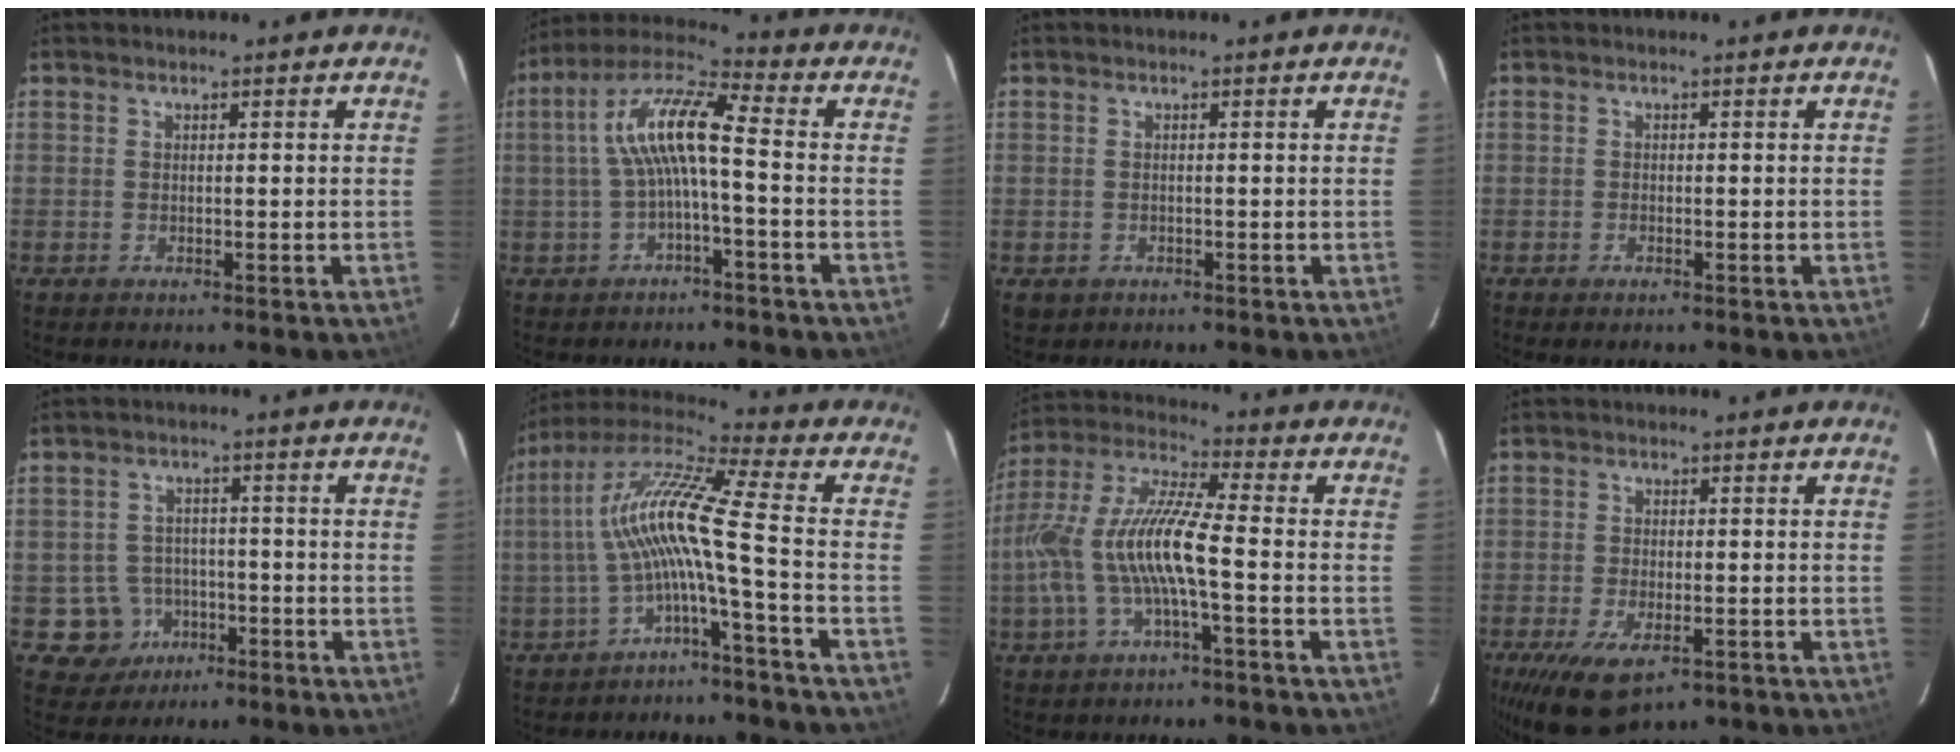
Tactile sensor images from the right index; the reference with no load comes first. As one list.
[{"total": 10.2, "force": [-0.8, 2.0, 10.0], "torque": [-0.209, 0.026, -0.018]}, {"total": 1.7, "force": [-0.4, 1.5, 0.7], "torque": [-0.017, 0.000, 0.001]}, {"total": 0.7, "force": [-0.6, 0.3, 0.4], "torque": [-0.008, -0.001, -0.012]}, {"total": 6.4, "force": [-2.8, 5.8, 0.4], "torque": [-0.025, 0.027, -0.033]}, {"total": 11.9, "force": [-2.8, -0.8, 11.5], "torque": [-0.223, 0.013, -0.057]}, {"total": 13.8, "force": [-2.9, 2.4, 13.3], "torque": [-0.270, 0.002, -0.054]}, {"total": 10.0, "force": [-5.6, 4.4, 7.1], "torque": [-0.157, -0.035, -0.092]}]